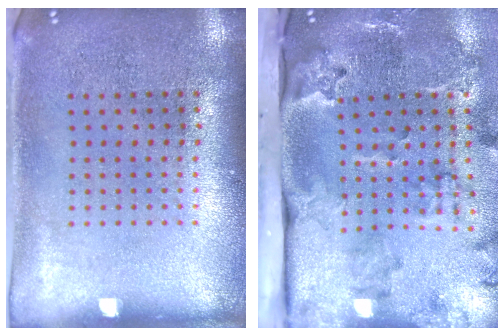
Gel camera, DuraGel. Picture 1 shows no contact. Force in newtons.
{"total": 4.0, "press": 2.7, "slide": 2.9}